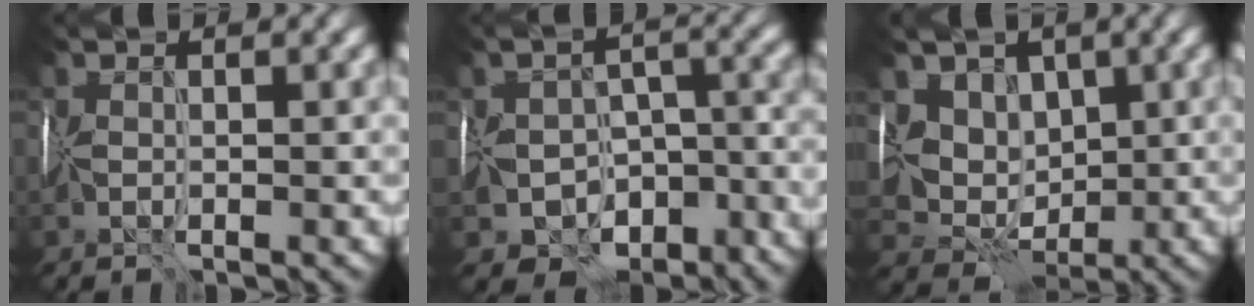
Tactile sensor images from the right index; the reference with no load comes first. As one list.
[{"total": 9.1, "force": [-6.3, 6.0, 2.8], "torque": [-0.026, -0.002, -0.079]}, {"total": 5.4, "force": [2.6, 4.2, 2.0], "torque": [-0.032, 0.001, 0.034]}]